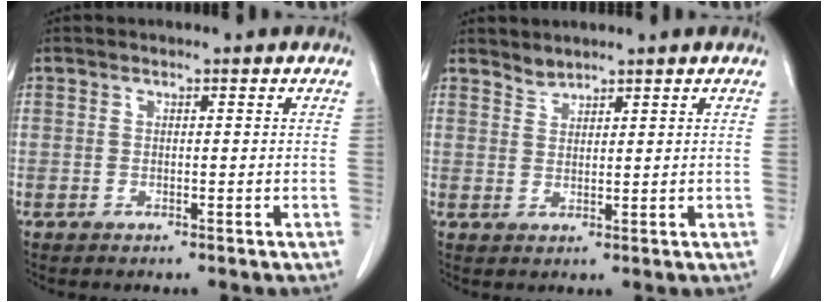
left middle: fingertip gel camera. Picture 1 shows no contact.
{"total": 1.6, "force": [1.6, 0.1, -0.2], "torque": [0.002, -0.001, 0.032]}